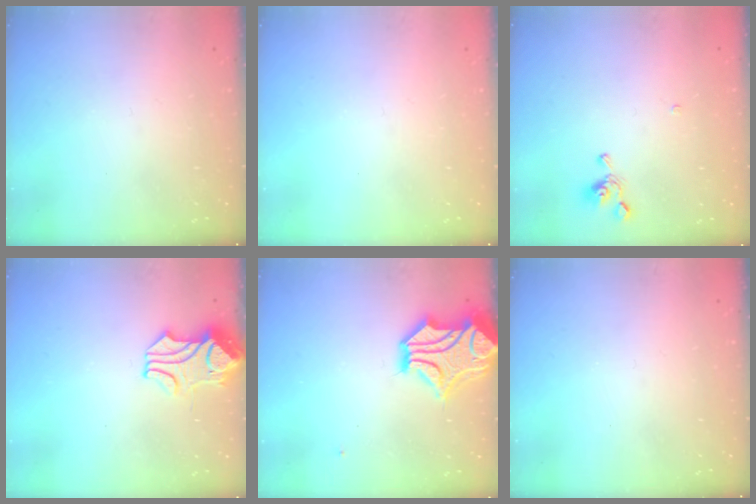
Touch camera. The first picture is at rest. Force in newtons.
{"total": 0.0}
{"total": 3.2, "press": 3.2, "slide": 0.5}
{"total": 1.0, "press": 0.7, "slide": 0.7}
{"total": 6.6, "press": 6.2, "slide": 2.1}
{"total": 0.0}